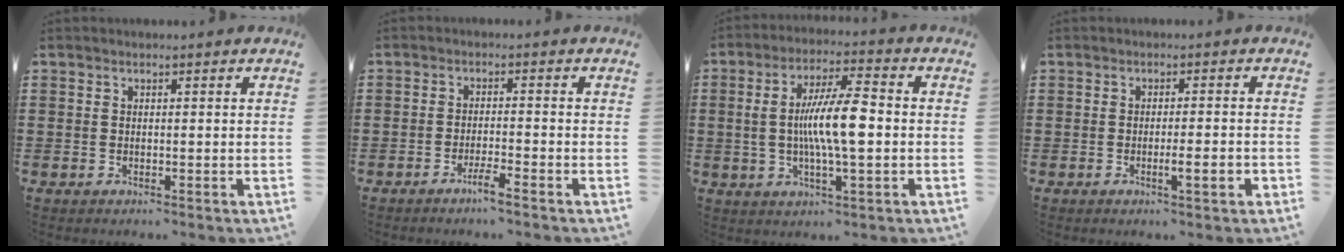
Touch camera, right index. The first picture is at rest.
{"total": 2.8, "force": [-2.1, -0.1, 1.8], "torque": [-0.039, -0.001, -0.041]}
{"total": 10.0, "force": [-0.3, 2.0, 9.8], "torque": [-0.184, 0.001, -0.010]}
{"total": 3.3, "force": [-1.1, 0.1, 3.1], "torque": [-0.050, -0.005, -0.020]}